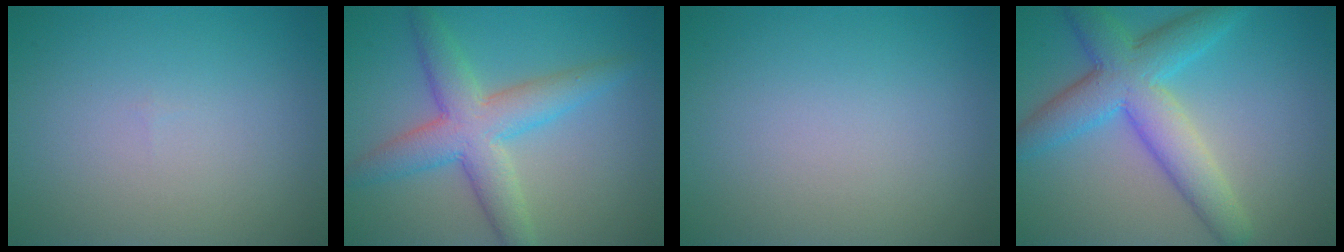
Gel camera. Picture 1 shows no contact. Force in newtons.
{"total": 5.9, "press": 5.9, "slide": 0.1}
{"total": 0.0}
{"total": 6.9, "press": 6.9, "slide": 0.2}